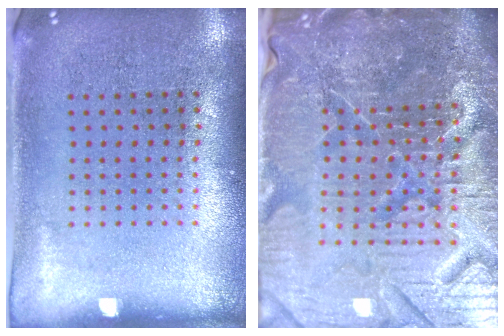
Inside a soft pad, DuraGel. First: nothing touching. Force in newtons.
{"total": 6.9, "press": 6.2, "slide": 3.0}